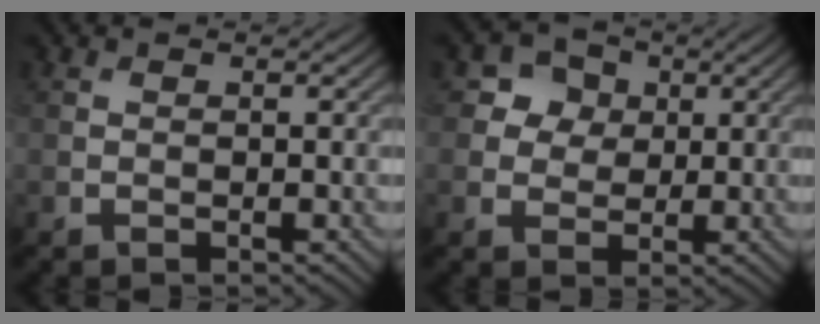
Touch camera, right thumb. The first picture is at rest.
{"total": 4.2, "force": [1.3, 3.8, 1.4], "torque": [-0.036, -0.001, 0.014]}